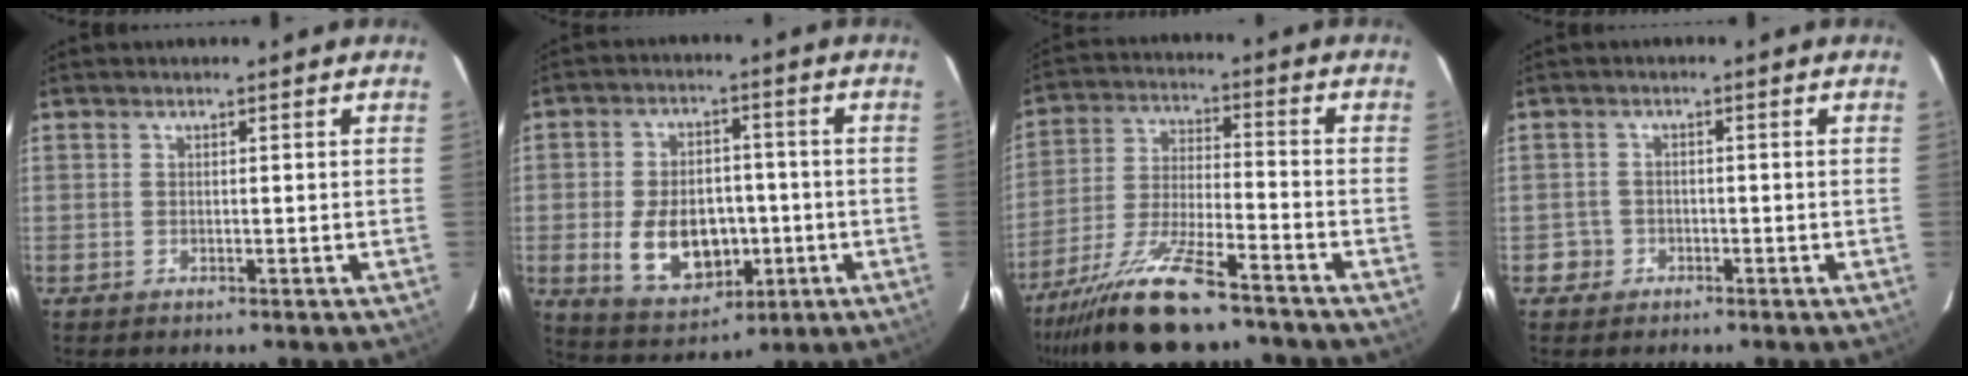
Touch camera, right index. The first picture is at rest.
{"total": 12.7, "force": [-2.8, 8.4, 9.1], "torque": [-0.190, 0.000, -0.025]}
{"total": 16.0, "force": [-12.6, 3.0, 9.4], "torque": [-0.197, -0.028, -0.225]}
{"total": 2.6, "force": [-1.1, 2.3, -0.2], "torque": [0.003, 0.017, -0.016]}